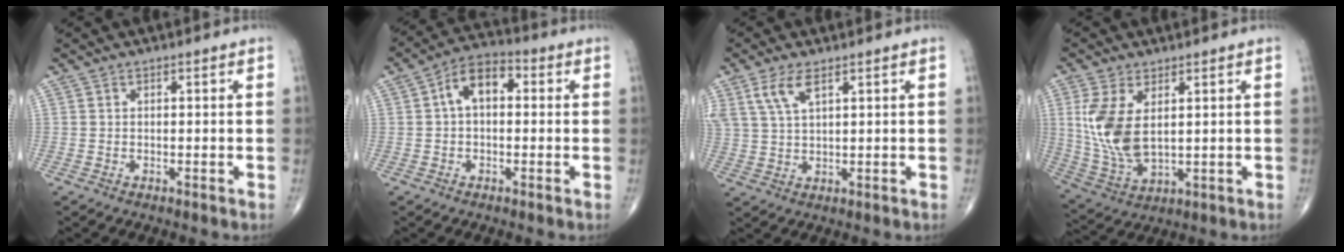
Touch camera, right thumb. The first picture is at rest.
{"total": 7.8, "force": [0.9, 4.8, 6.0], "torque": [-0.090, 0.027, 0.004]}
{"total": 5.9, "force": [3.1, 2.3, 4.4], "torque": [-0.097, -0.003, 0.070]}
{"total": 11.5, "force": [2.4, 6.1, 9.5], "torque": [-0.201, -0.014, 0.063]}